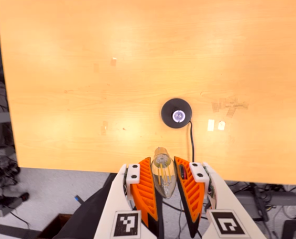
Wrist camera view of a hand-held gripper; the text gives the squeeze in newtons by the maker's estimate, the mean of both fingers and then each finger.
{"total": 8.4, "left": 7.8, "right": 9.0}